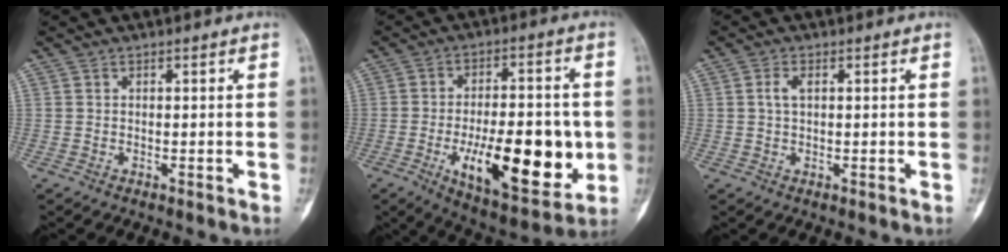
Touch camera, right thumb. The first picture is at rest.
{"total": 21.7, "force": [-4.6, 9.2, 19.1], "torque": [-0.258, -0.001, -0.054]}
{"total": 2.3, "force": [0.5, 1.3, 1.9], "torque": [-0.042, 0.005, 0.010]}